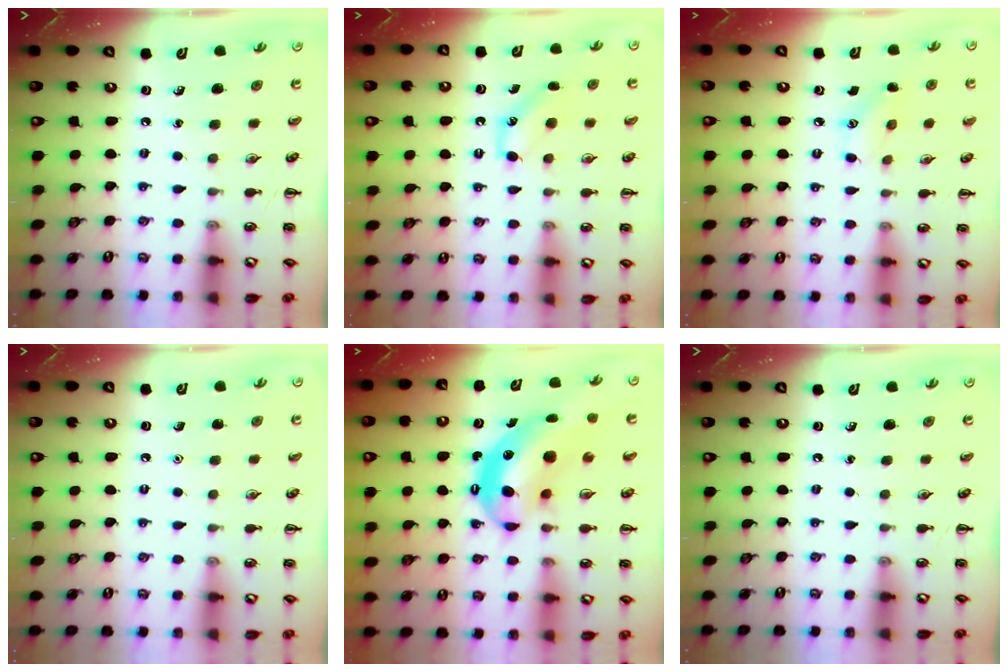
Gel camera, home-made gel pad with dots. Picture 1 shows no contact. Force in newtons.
{"total": 5.2, "press": 5.1, "slide": 1.3}
{"total": 5.7, "press": 5.6, "slide": 1.1}
{"total": 1.6, "press": 1.5, "slide": 0.1}
{"total": 10.8, "press": 10.4, "slide": 2.7}
{"total": 0.0}